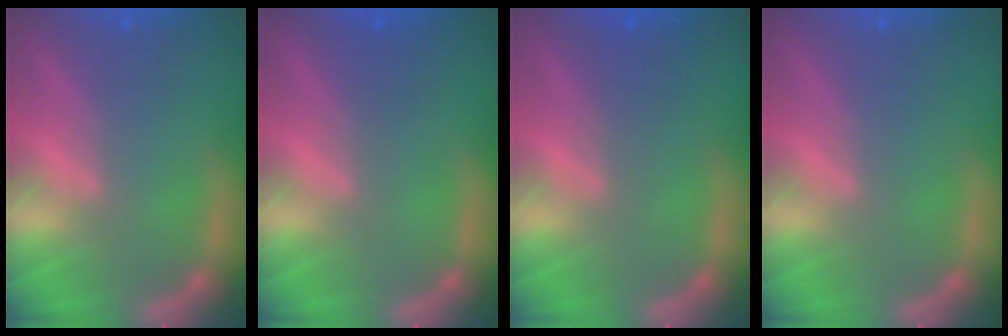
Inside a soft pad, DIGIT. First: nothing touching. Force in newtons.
{"total": 1.0}
{"total": 1.4}
{"total": 0.0}